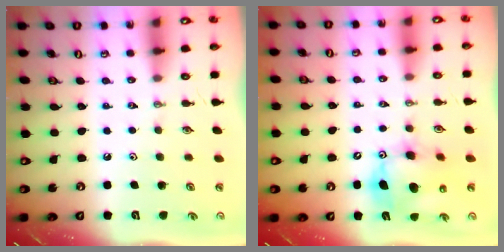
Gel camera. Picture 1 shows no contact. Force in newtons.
{"total": 12.7, "press": 12.5, "slide": 2.4}